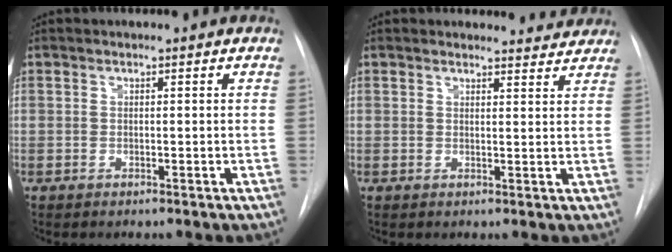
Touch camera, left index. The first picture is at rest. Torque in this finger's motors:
{"motor_torque": [0.57, -0.89, 0.00, -0.01]}